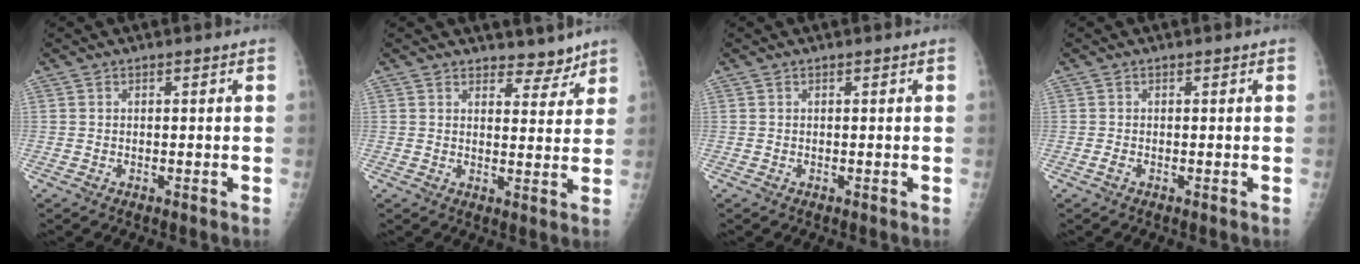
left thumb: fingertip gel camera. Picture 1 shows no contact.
{"total": 4.6, "force": [4.0, 2.1, 0.9], "torque": [0.014, -0.032, 0.053]}
{"total": 0.0}
{"total": 0.6, "force": [-0.2, 0.3, 0.5], "torque": [-0.010, -0.002, -0.005]}